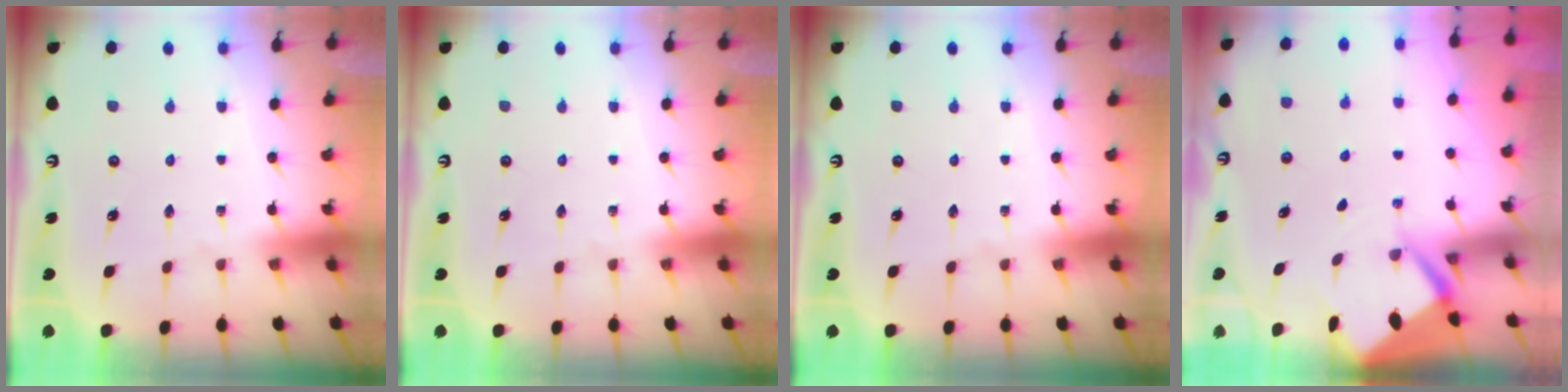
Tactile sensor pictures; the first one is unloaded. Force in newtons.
{"total": 0.0}
{"total": 0.0}
{"total": 3.5, "press": 3.5, "slide": 0.2}